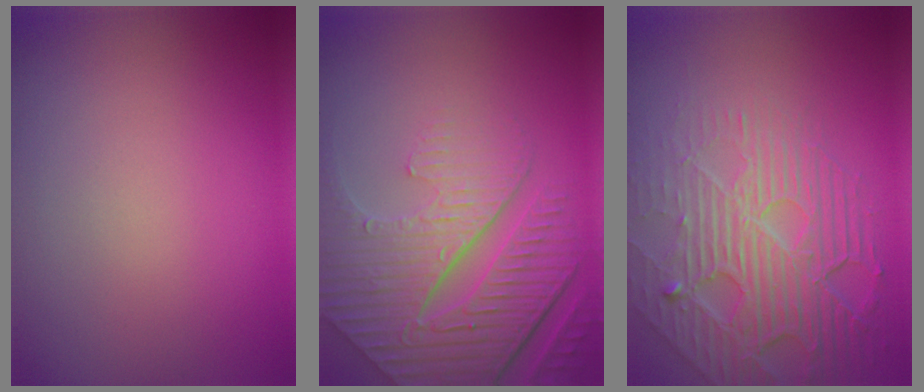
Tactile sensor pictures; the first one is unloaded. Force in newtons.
{"total": 9.1, "press": 6.2, "slide": 6.6}
{"total": 8.2, "press": 5.6, "slide": 6.0}